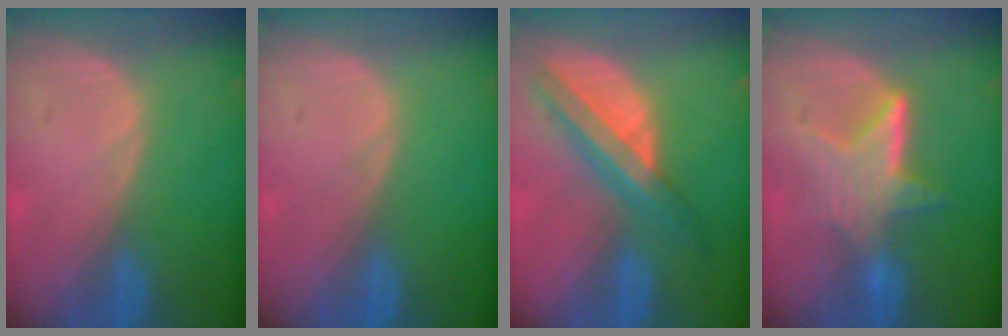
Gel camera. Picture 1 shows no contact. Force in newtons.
{"total": 0.0}
{"total": 8.0, "press": 6.8, "slide": 4.3}
{"total": 6.6, "press": 6.0, "slide": 2.7}